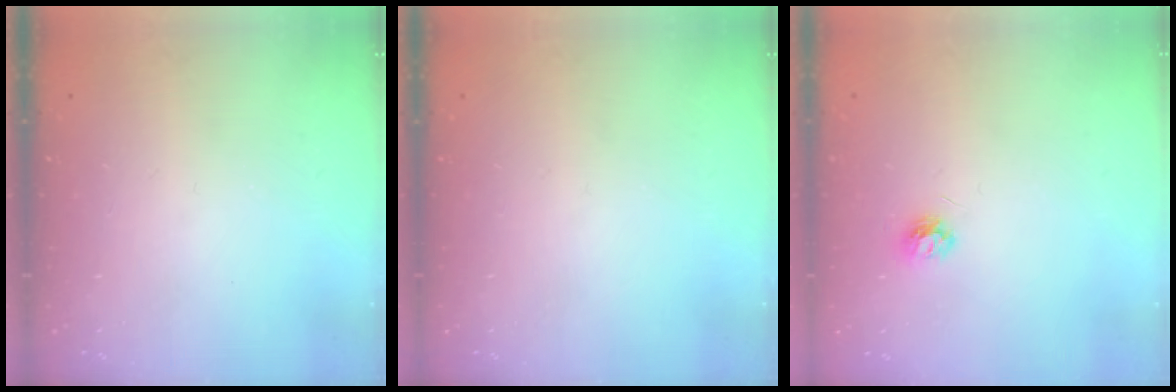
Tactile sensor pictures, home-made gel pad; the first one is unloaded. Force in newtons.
{"total": 0.0}
{"total": 3.9, "press": 3.9, "slide": 0.5}